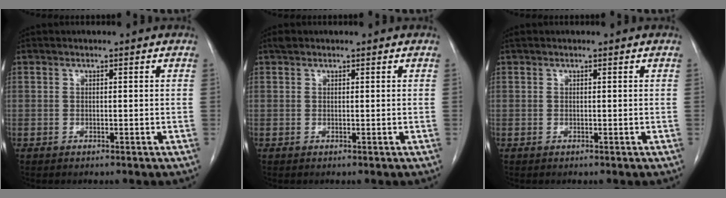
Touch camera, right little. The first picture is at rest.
{"total": 0.9, "force": [0.7, 0.5, 0.2], "torque": [-0.003, 0.010, 0.010]}
{"total": 0.0}